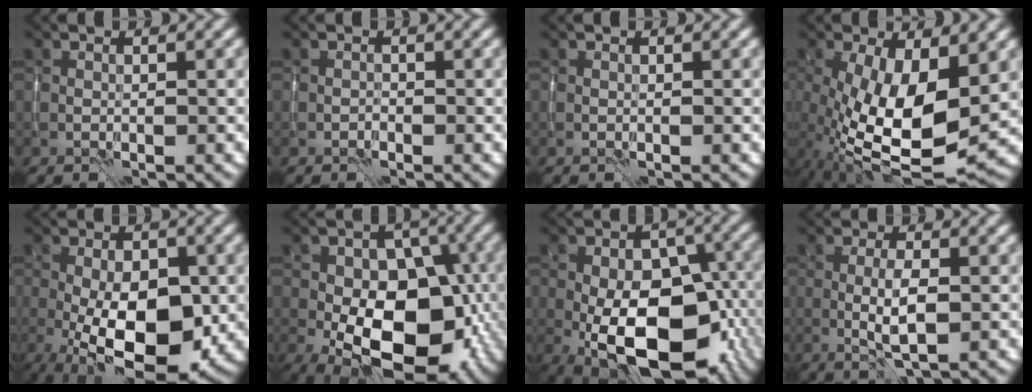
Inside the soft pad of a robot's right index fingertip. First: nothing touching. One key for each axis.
{"total": 0.7, "fx": -0.6, "fy": 0.4, "fz": 0.1, "tx": -0.001, "ty": -0.001, "tz": -0.010}
{"total": 0.0}
{"total": 11.8, "fx": -1.3, "fy": 4.8, "fz": 10.7, "tx": -0.197, "ty": -0.019, "tz": -0.018}
{"total": 11.7, "fx": -3.4, "fy": 5.6, "fz": 9.7, "tx": -0.151, "ty": -0.008, "tz": -0.053}
{"total": 15.1, "fx": -4.1, "fy": 9.7, "fz": 10.9, "tx": -0.132, "ty": -0.010, "tz": -0.052}
{"total": 14.7, "fx": -4.8, "fy": 8.5, "fz": 11.0, "tx": -0.165, "ty": -0.028, "tz": -0.063}
{"total": 3.0, "fx": -0.6, "fy": 0.8, "fz": 2.9, "tx": -0.059, "ty": -0.002, "tz": -0.010}